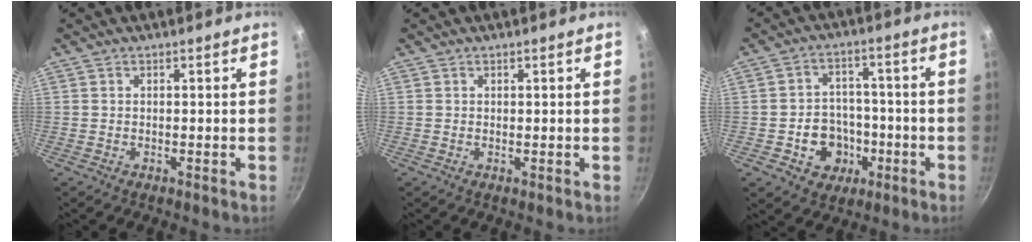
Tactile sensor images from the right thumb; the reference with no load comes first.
{"total": 0.0}
{"total": 9.6, "force": [-3.1, 8.2, 3.9], "torque": [-0.020, 0.033, -0.042]}